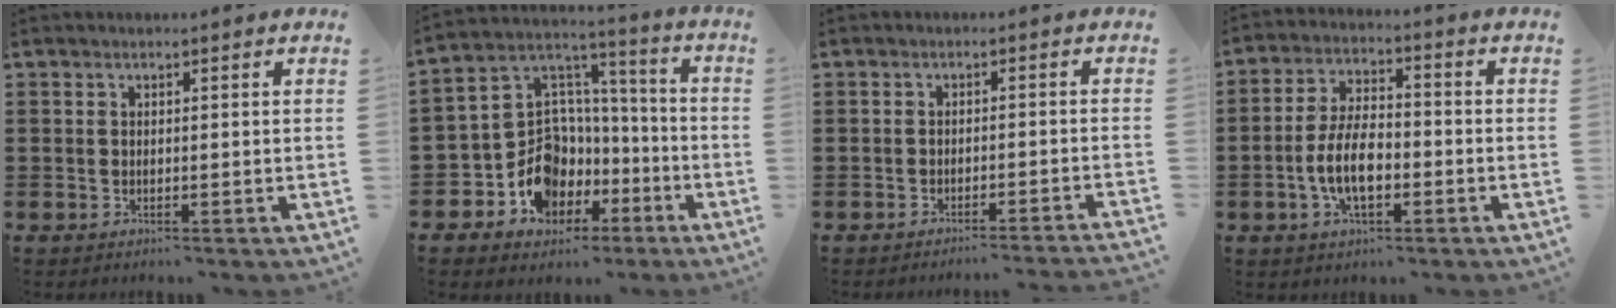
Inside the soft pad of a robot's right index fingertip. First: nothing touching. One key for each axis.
{"total": 10.5, "fx": -4.2, "fy": 9.2, "fz": 2.9, "tx": -0.099, "ty": -0.009, "tz": -0.074}
{"total": 2.2, "fx": -2.0, "fy": -0.6, "fz": 0.4, "tx": -0.007, "ty": 0.001, "tz": -0.042}
{"total": 7.8, "fx": -2.0, "fy": 3.6, "fz": 6.6, "tx": -0.144, "ty": 0.002, "tz": -0.043}